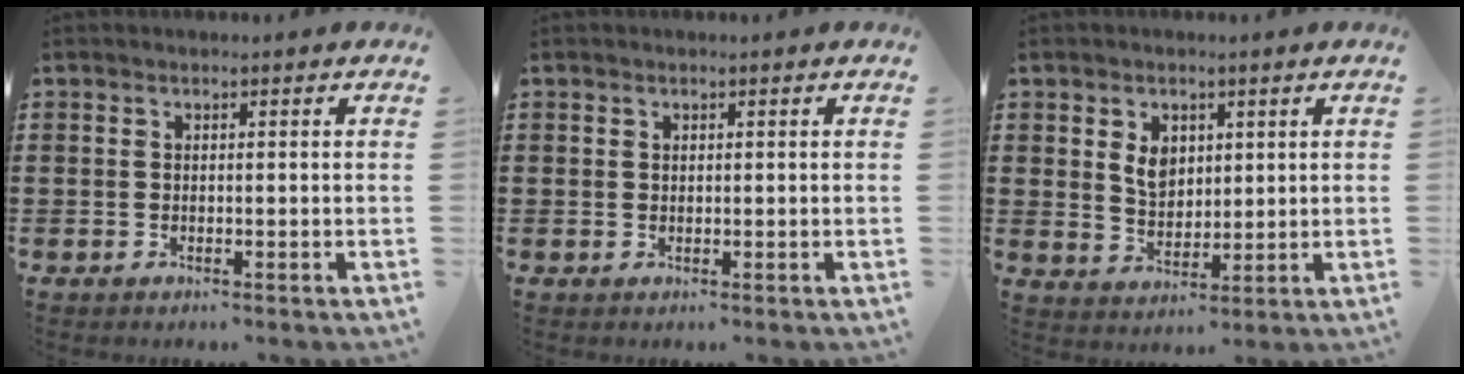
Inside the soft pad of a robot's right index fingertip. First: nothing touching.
{"total": 0.6, "force": [0.3, 0.5, 0.1], "torque": [-0.003, 0.002, 0.007]}
{"total": 4.7, "force": [1.5, 3.5, 2.8], "torque": [-0.058, 0.008, 0.025]}